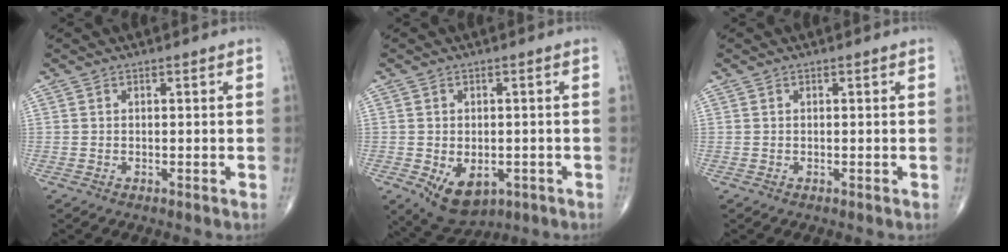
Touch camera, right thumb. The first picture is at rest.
{"total": 8.6, "force": [-2.9, 5.5, 5.9], "torque": [-0.076, 0.001, -0.030]}
{"total": 0.0}